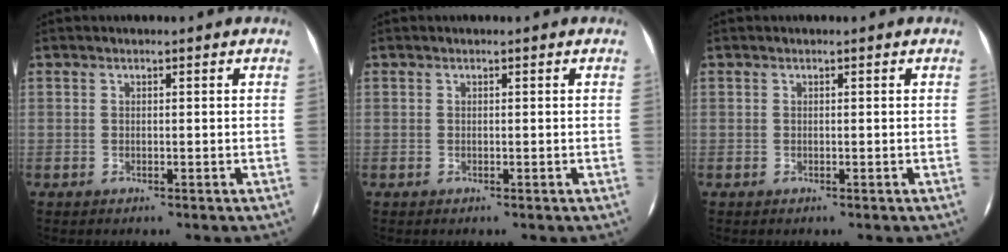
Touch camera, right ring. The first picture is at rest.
{"total": 0.0}
{"total": 0.0}